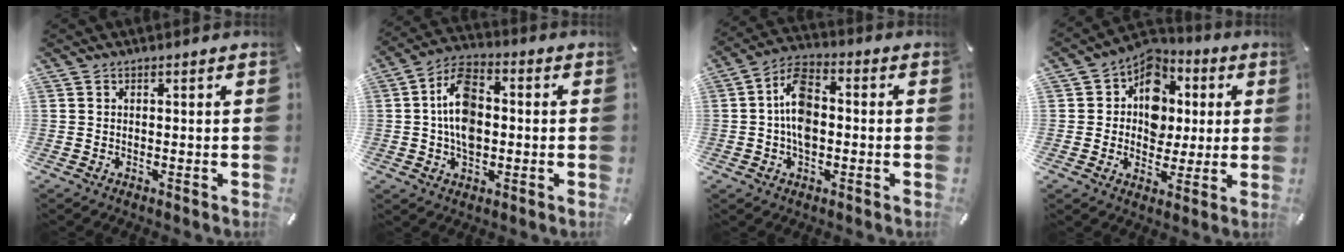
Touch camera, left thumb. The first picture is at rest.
{"total": 10.9, "force": [-0.3, 7.3, 8.2], "torque": [-0.157, 0.010, -0.006]}
{"total": 9.3, "force": [-0.9, 5.8, 7.3], "torque": [-0.138, 0.014, -0.016]}
{"total": 10.5, "force": [1.2, 9.5, 4.1], "torque": [-0.059, -0.010, 0.022]}